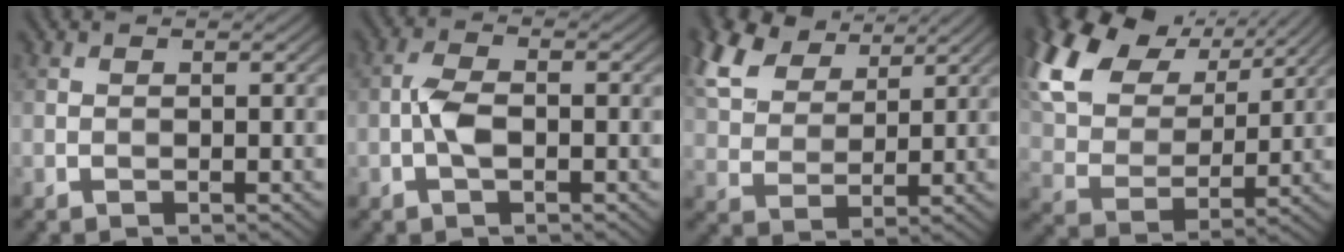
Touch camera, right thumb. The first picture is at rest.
{"total": 3.4, "force": [-0.9, 1.5, 2.9], "torque": [-0.064, 0.006, -0.023]}
{"total": 10.0, "force": [6.3, 5.4, 5.5], "torque": [-0.156, 0.023, 0.125]}
{"total": 16.4, "force": [9.0, 9.7, 9.7], "torque": [-0.269, 0.041, 0.153]}